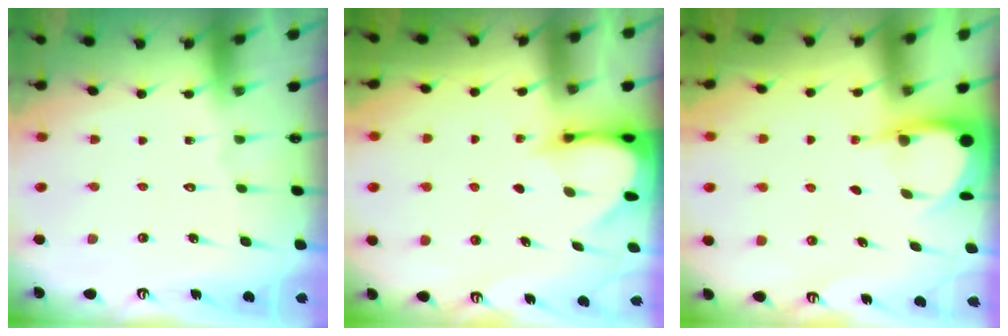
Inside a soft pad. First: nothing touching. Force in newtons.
{"total": 3.5, "press": 3.4, "slide": 0.3}
{"total": 3.9, "press": 3.9, "slide": 0.3}